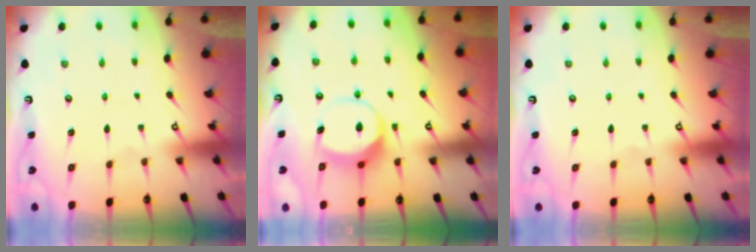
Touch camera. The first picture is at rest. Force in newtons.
{"total": 7.2, "press": 7.1, "slide": 0.6}
{"total": 0.0}